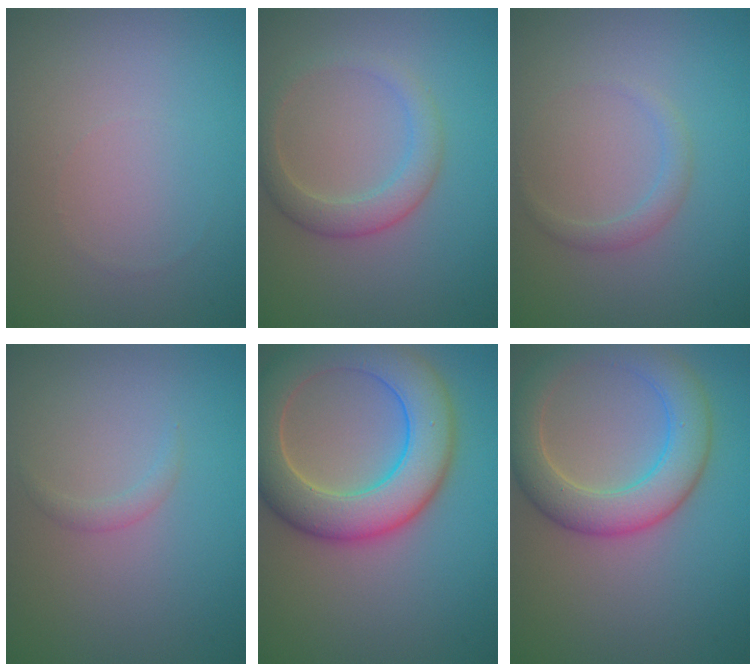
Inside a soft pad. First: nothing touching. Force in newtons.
{"total": 3.0, "press": 3.0, "slide": 0.1}
{"total": 1.3, "press": 1.3, "slide": 0.1}
{"total": 0.9, "press": 0.9, "slide": 0.1}
{"total": 8.9, "press": 8.8, "slide": 0.9}
{"total": 6.1, "press": 6.1, "slide": 0.2}